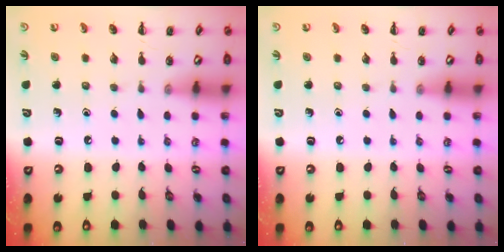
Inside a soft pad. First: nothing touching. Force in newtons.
{"total": 0.0}